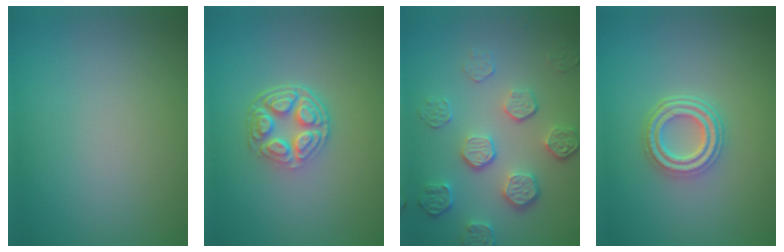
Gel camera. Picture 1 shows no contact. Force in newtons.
{"total": 4.9, "press": 3.6, "slide": 3.4}
{"total": 5.3, "press": 3.7, "slide": 3.7}
{"total": 4.2, "press": 3.3, "slide": 2.7}